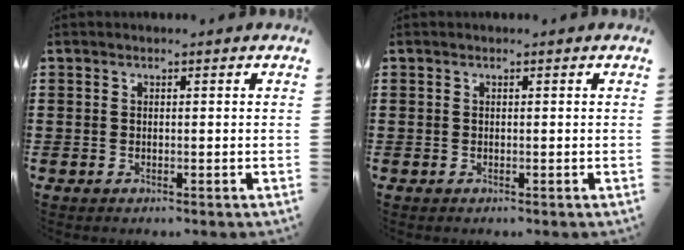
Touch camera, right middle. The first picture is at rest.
{"total": 0.0}